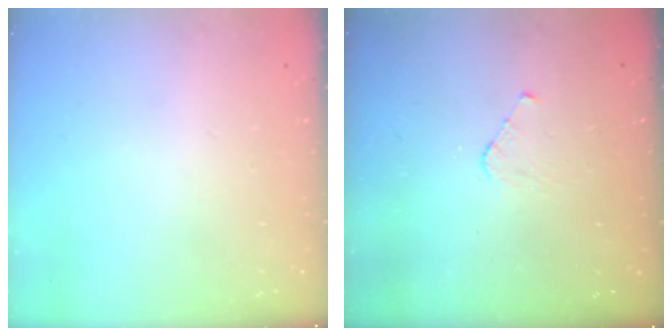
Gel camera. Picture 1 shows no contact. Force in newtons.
{"total": 3.5, "press": 3.5, "slide": 0.3}